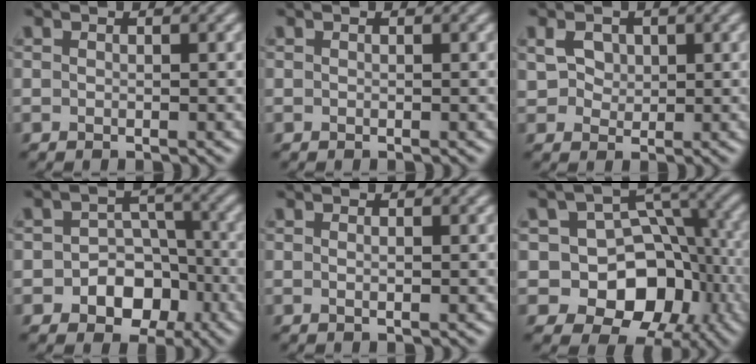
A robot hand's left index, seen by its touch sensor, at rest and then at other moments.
{"total": 0.0}
{"total": 2.0, "force": [1.0, 1.6, 0.7], "torque": [-0.012, 0.004, 0.019]}
{"total": 6.7, "force": [-2.8, 5.3, 3.0], "torque": [-0.004, 0.004, -0.060]}
{"total": 0.5, "force": [0.2, 0.0, 0.5], "torque": [-0.008, -0.001, 0.004]}
{"total": 12.1, "force": [-3.7, 9.8, 6.0], "torque": [-0.069, 0.018, -0.086]}